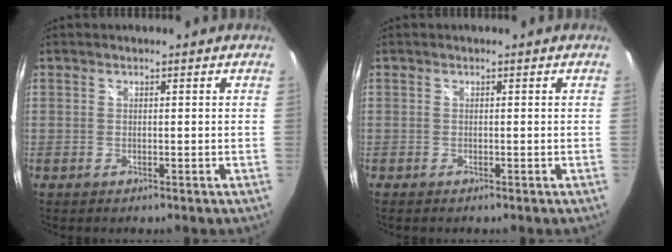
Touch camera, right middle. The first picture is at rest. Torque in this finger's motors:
{"motor_torque": [1.01, -1.13, 0.19, 0.14]}